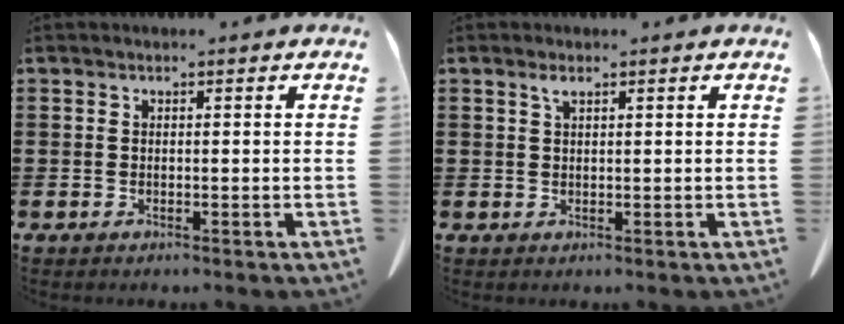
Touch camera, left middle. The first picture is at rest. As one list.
[{"total": 1.3, "force": [0.8, 0.3, 1.0], "torque": [-0.023, 0.000, 0.014]}]